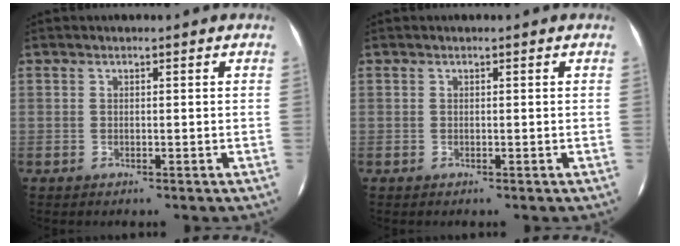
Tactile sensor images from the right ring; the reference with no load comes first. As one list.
[{"total": 0.0}]